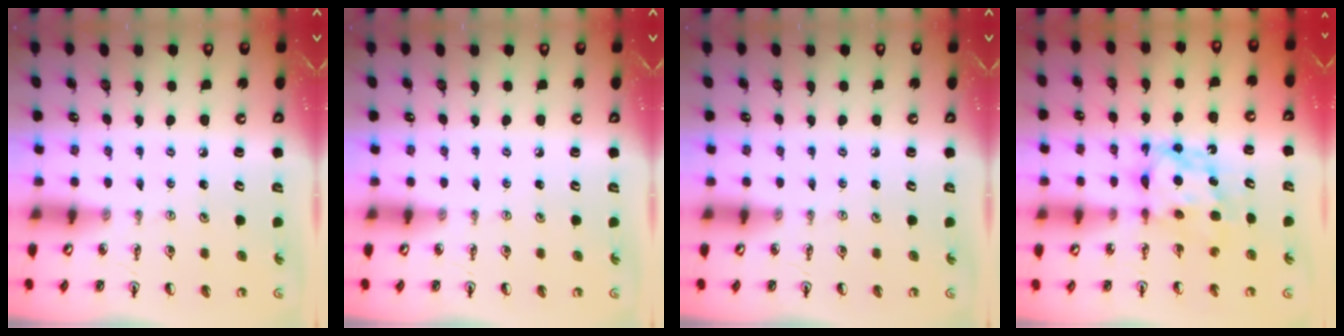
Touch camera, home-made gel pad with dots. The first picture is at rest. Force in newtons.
{"total": 0.0}
{"total": 0.0}
{"total": 6.5, "press": 6.5, "slide": 0.4}